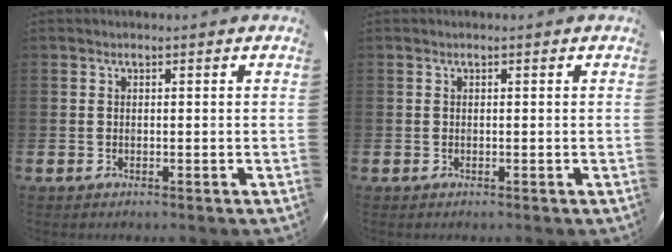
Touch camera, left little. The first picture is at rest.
{"total": 0.0}